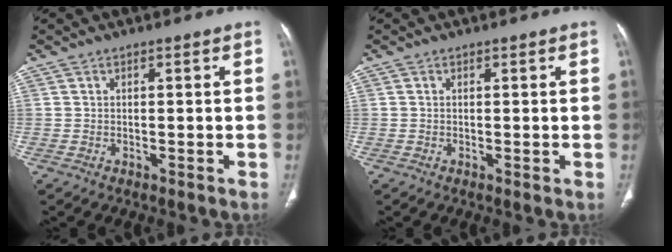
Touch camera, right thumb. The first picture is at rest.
{"total": 0.0}